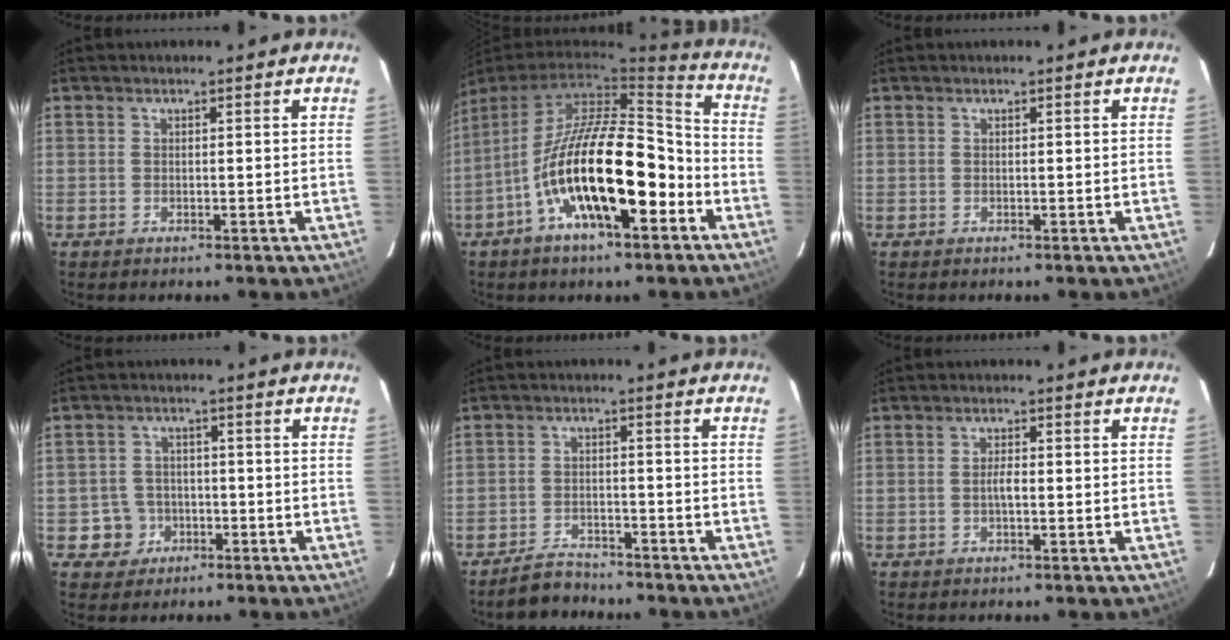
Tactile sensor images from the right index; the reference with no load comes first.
{"total": 20.0, "force": [-7.8, 6.7, 17.2], "torque": [-0.286, -0.008, -0.133]}
{"total": 0.0}
{"total": 5.2, "force": [-2.0, 4.8, 0.3], "torque": [-0.015, 0.022, -0.027]}
{"total": 5.3, "force": [-4.7, 2.3, 0.9], "torque": [-0.039, 0.009, -0.075]}
{"total": 1.8, "force": [-0.4, 0.5, 1.7], "torque": [-0.033, 0.003, -0.009]}